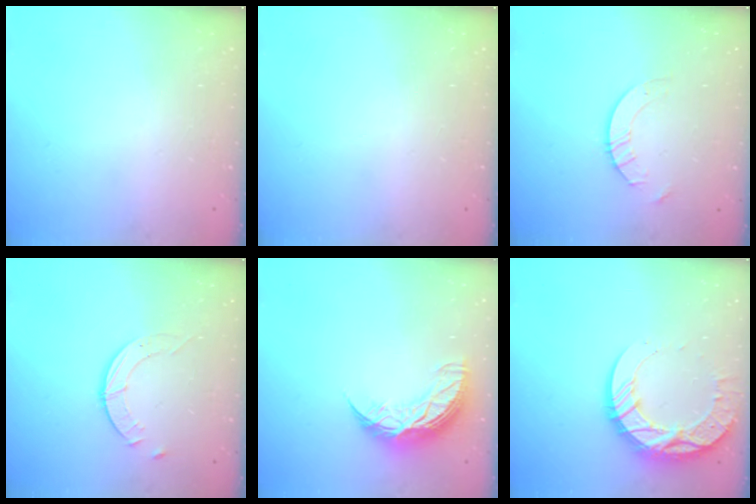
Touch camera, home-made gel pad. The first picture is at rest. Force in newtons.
{"total": 0.0}
{"total": 4.9, "press": 4.9, "slide": 0.5}
{"total": 3.9, "press": 3.9, "slide": 0.4}
{"total": 11.5, "press": 11.5, "slide": 0.9}
{"total": 14.6, "press": 14.5, "slide": 1.1}